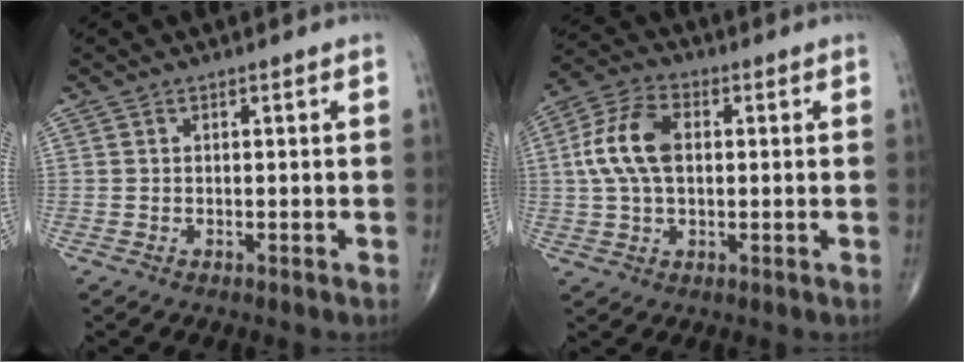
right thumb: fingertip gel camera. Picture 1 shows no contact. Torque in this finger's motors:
{"motor_torque": [0.36, 0.37, 0.86, 0.01, 0.13]}